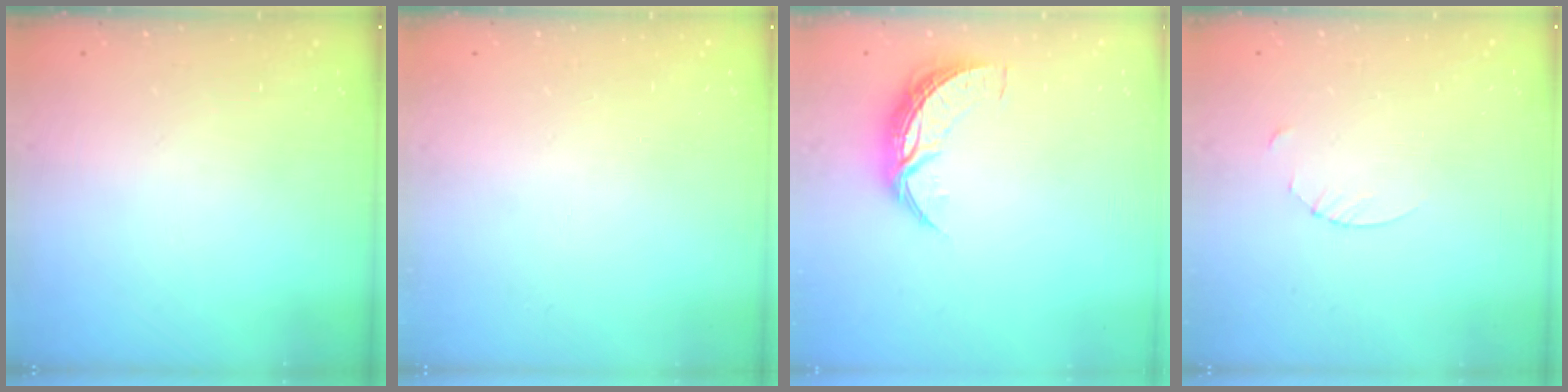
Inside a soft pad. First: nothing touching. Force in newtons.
{"total": 0.0}
{"total": 8.2, "press": 8.2, "slide": 0.4}
{"total": 2.7, "press": 2.7, "slide": 0.3}